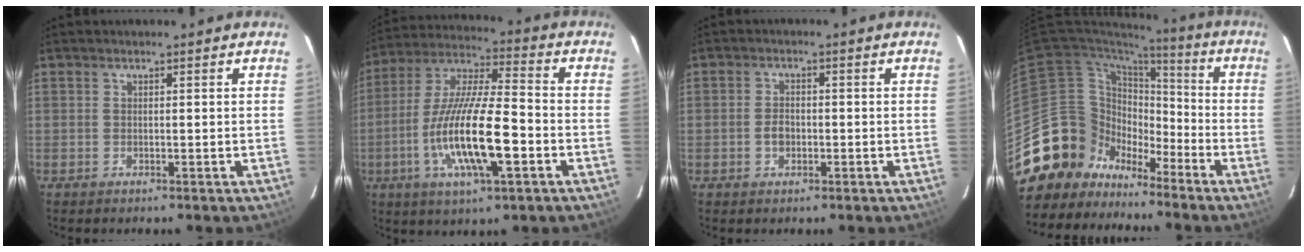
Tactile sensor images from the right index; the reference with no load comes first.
{"total": 17.5, "force": [-5.3, 3.9, 16.2], "torque": [-0.320, -0.012, -0.099]}
{"total": 2.7, "force": [-0.7, 2.0, 1.6], "torque": [-0.029, 0.006, -0.012]}
{"total": 16.1, "force": [-11.0, 11.5, 2.4], "torque": [-0.081, 0.046, -0.190]}